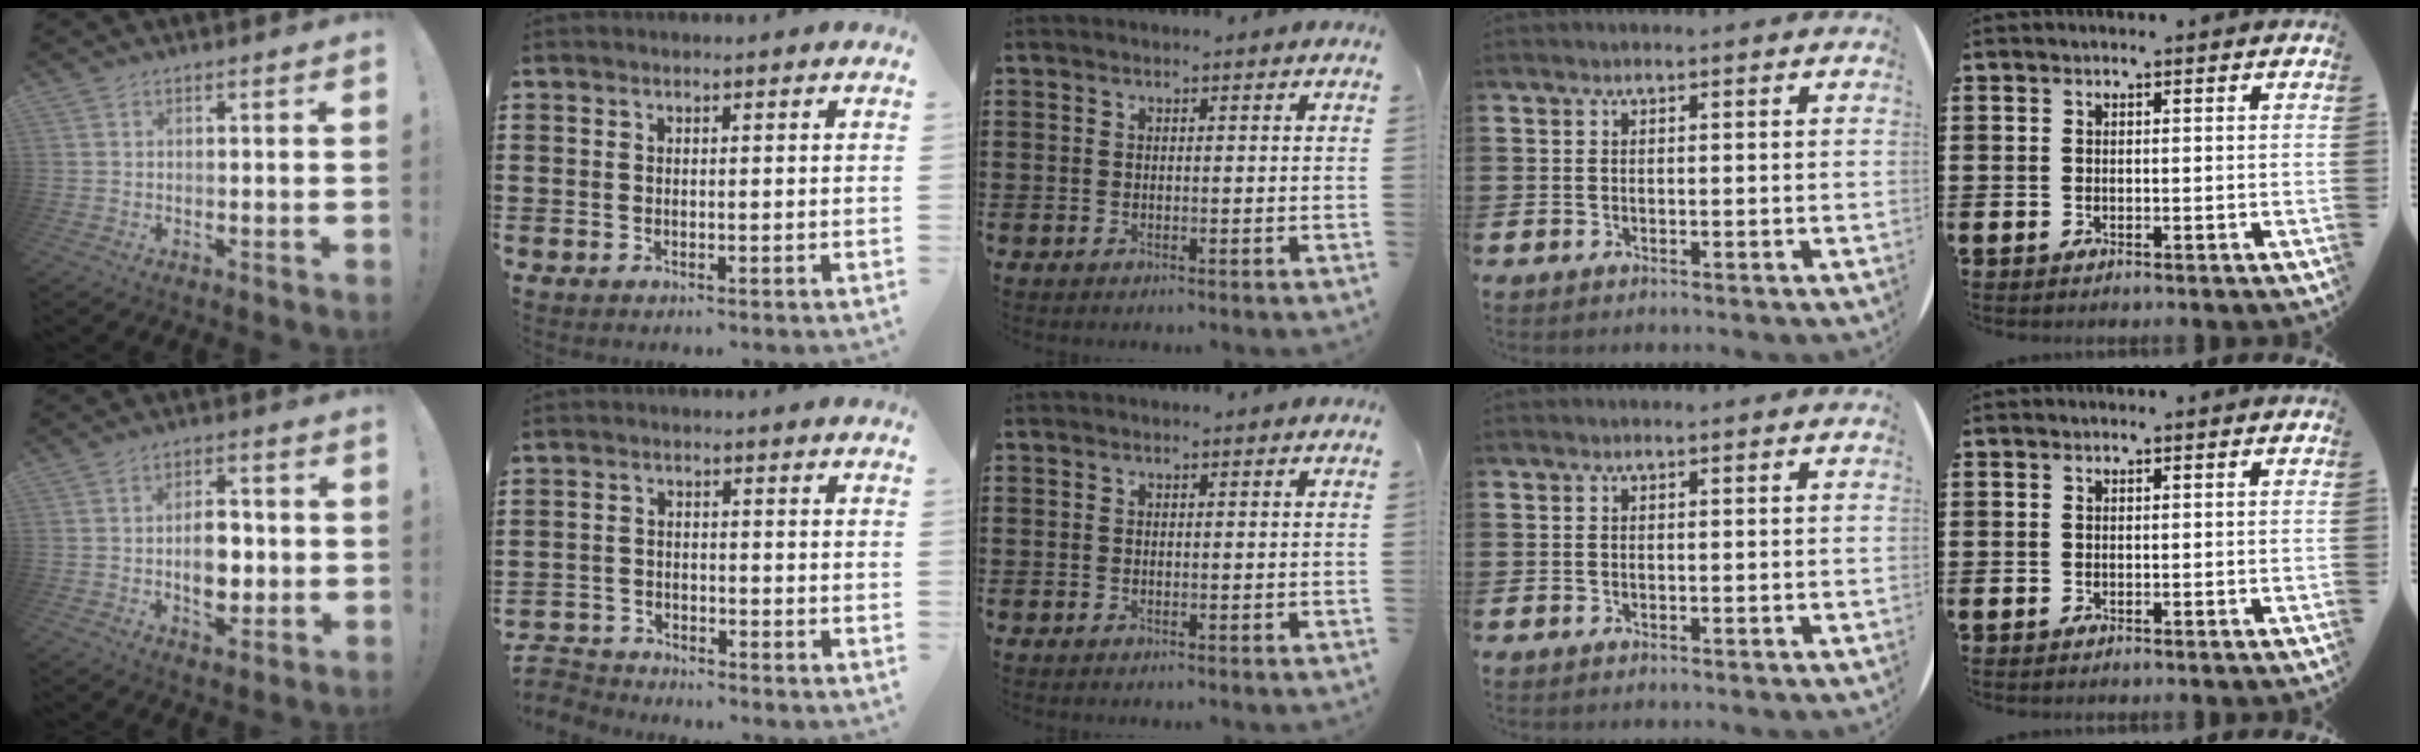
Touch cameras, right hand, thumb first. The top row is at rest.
{"thumb": {"total": 8.7, "force": [-0.8, 5.8, 6.4], "torque": [-0.089, 0.003, -0.017]}, "index": {"total": 2.9, "force": [-2.8, 0.4, -0.3], "torque": [-0.004, -0.001, -0.063]}}